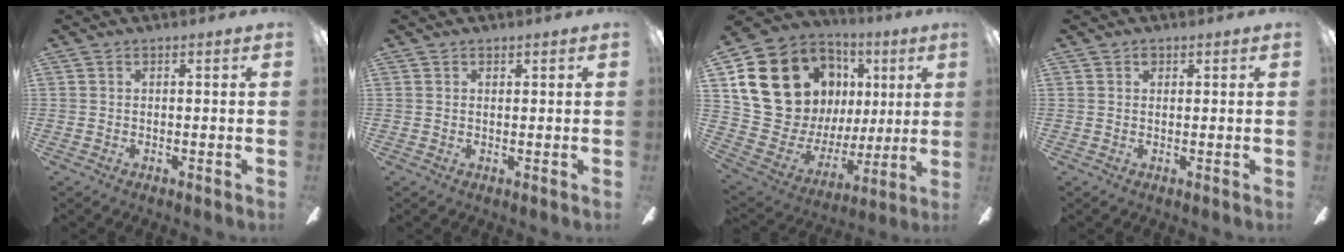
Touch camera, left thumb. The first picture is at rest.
{"total": 0.7, "force": [0.4, 0.5, 0.1], "torque": [-0.003, 0.002, 0.008]}
{"total": 21.2, "force": [9.9, 15.9, 10.0], "torque": [-0.192, -0.053, 0.212]}
{"total": 1.1, "force": [0.6, 0.8, 0.4], "torque": [-0.002, 0.000, 0.010]}